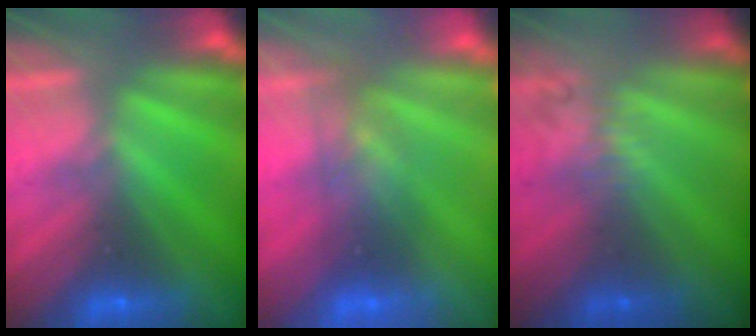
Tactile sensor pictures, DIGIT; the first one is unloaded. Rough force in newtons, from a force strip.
{"total": 2.8}
{"total": 2.4}